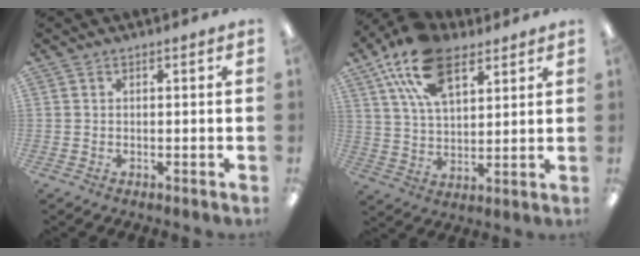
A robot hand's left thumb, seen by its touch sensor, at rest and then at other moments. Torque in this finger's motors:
{"motor_torque": [0.43, 0.50, 1.82, -0.95, 0.38]}